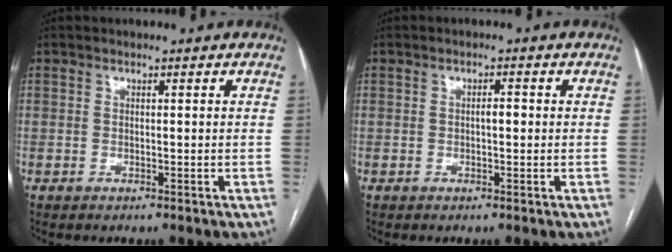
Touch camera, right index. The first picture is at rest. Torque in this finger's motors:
{"motor_torque": [0.57, 0.05, 0.03, 0.04]}